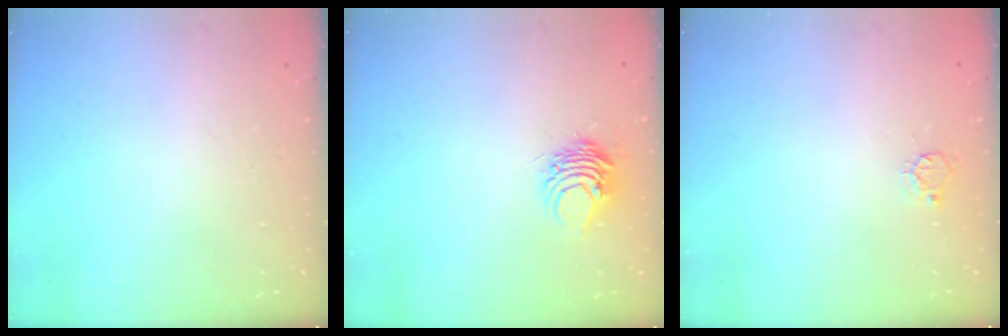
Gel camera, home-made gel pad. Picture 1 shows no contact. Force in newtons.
{"total": 6.8, "press": 6.7, "slide": 0.7}
{"total": 3.8, "press": 3.8, "slide": 0.4}